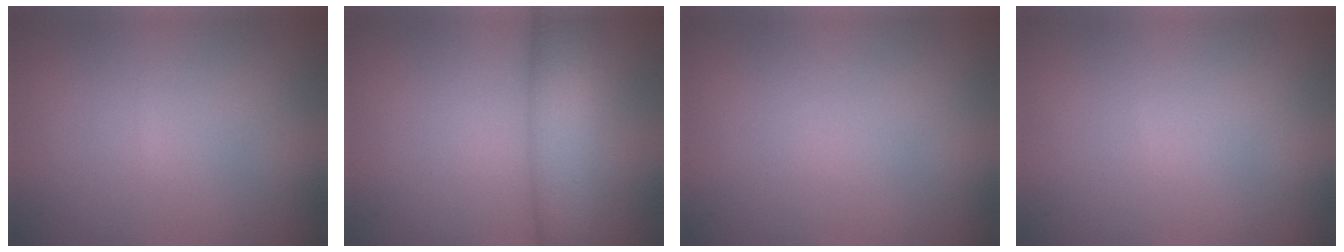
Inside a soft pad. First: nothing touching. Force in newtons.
{"total": 5.1, "press": 5.1, "slide": 0.2}
{"total": 0.0}
{"total": 0.0}